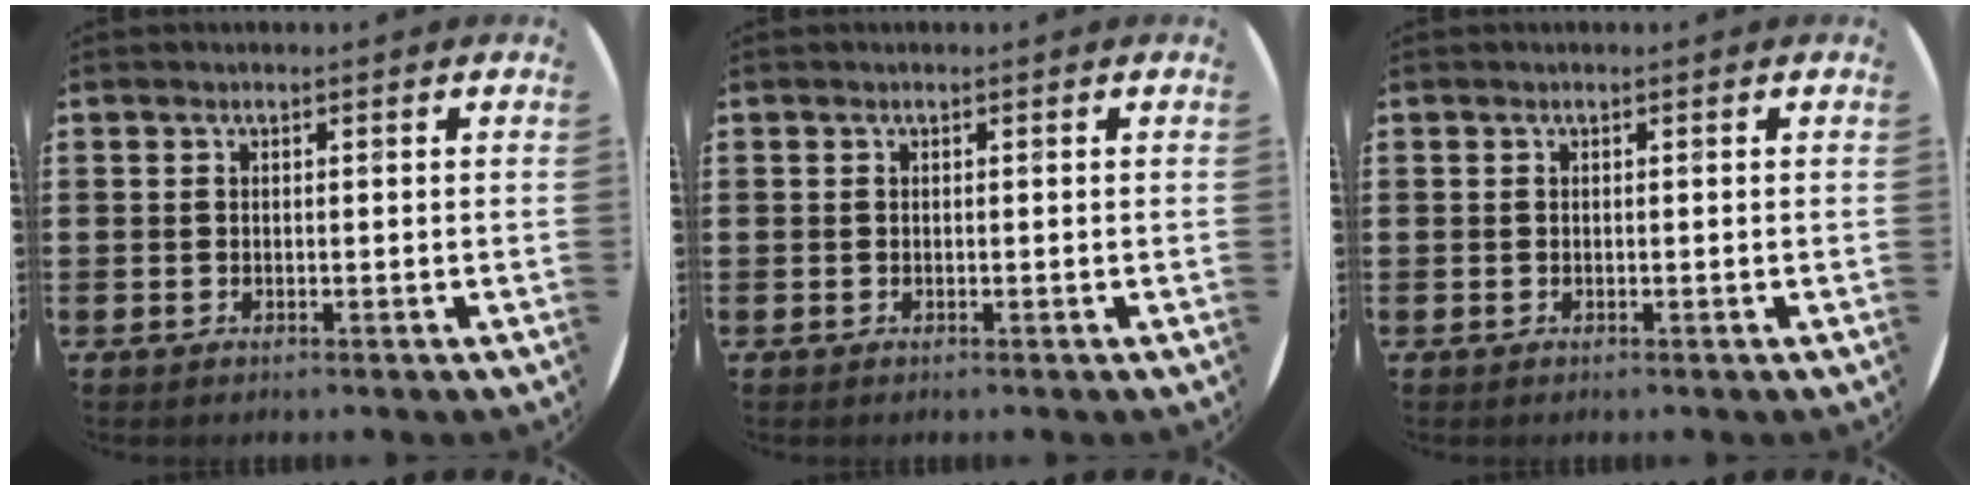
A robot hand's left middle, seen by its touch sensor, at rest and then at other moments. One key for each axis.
{"total": 0.0}
{"total": 0.0}